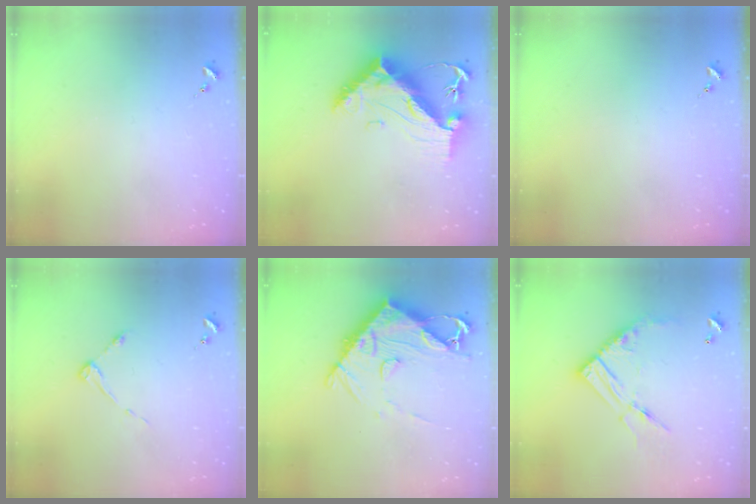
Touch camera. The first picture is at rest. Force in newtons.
{"total": 14.8, "press": 14.7, "slide": 1.3}
{"total": 0.0}
{"total": 3.7, "press": 3.7, "slide": 0.5}
{"total": 14.6, "press": 14.6, "slide": 1.5}
{"total": 14.1, "press": 14.0, "slide": 1.4}